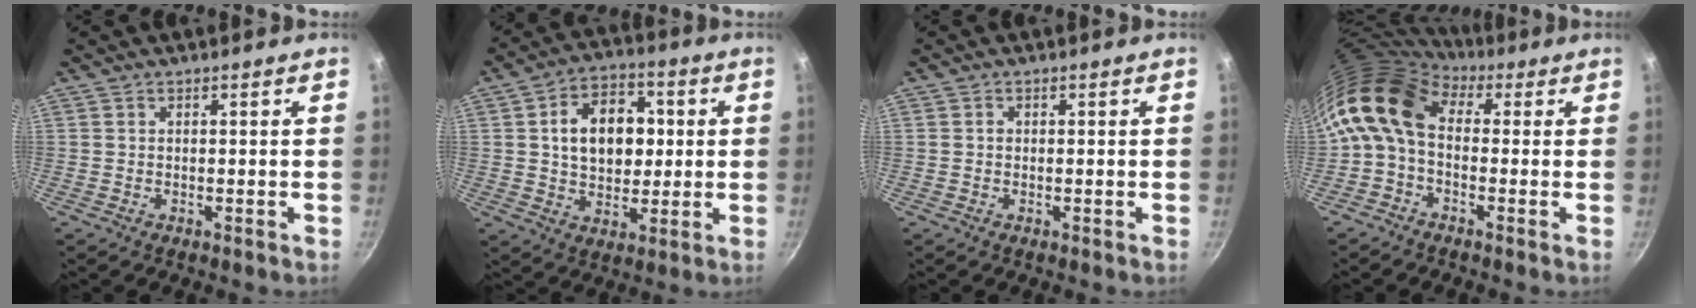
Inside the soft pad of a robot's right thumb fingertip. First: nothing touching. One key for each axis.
{"total": 14.0, "fx": 2.0, "fy": 10.0, "fz": 9.6, "tx": -0.112, "ty": 0.012, "tz": 0.027}
{"total": 0.6, "fx": 0.0, "fy": 0.6, "fz": 0.2, "tx": -0.002, "ty": 0.004, "tz": 0.000}
{"total": 11.2, "fx": 1.3, "fy": 7.5, "fz": 8.2, "tx": -0.148, "ty": 0.025, "tz": 0.000}